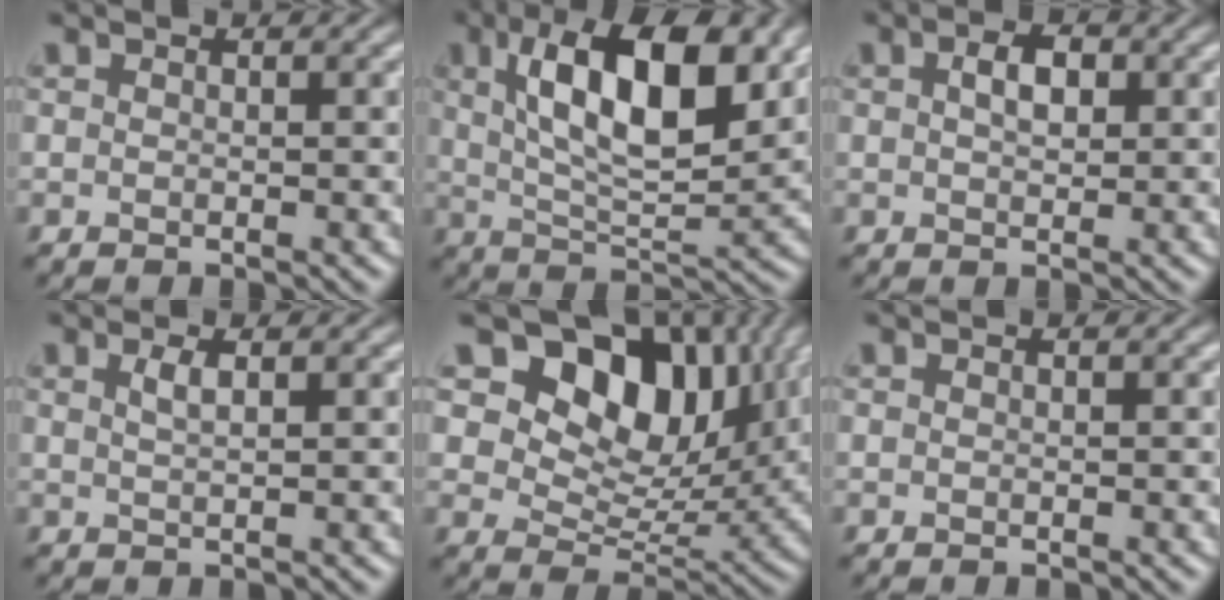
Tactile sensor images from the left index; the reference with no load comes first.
{"total": 11.8, "force": [4.0, 4.8, 10.0], "torque": [-0.156, 0.006, 0.065]}
{"total": 2.5, "force": [0.6, 1.4, 2.0], "torque": [-0.036, 0.003, 0.010]}
{"total": 1.5, "force": [0.7, 0.4, 1.2], "torque": [-0.020, 0.003, 0.010]}
{"total": 13.3, "force": [6.2, 8.3, 8.3], "torque": [-0.128, 0.007, 0.098]}
{"total": 0.0}